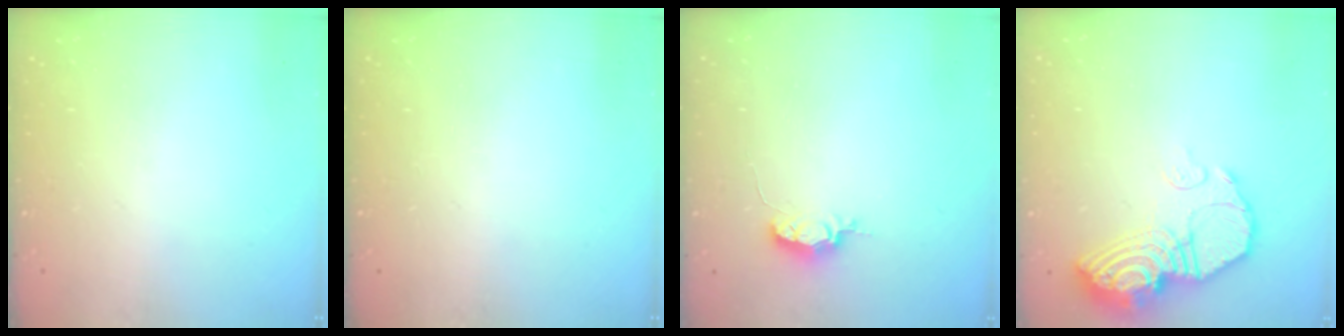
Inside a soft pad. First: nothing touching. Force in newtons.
{"total": 0.0}
{"total": 6.3, "press": 6.2, "slide": 0.5}
{"total": 13.9, "press": 13.8, "slide": 1.3}